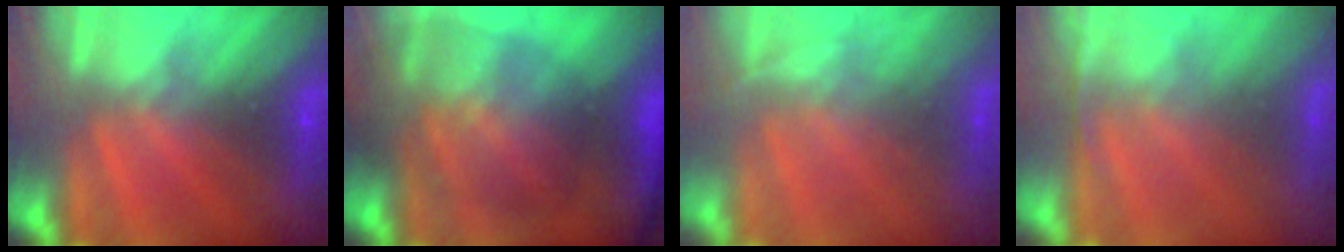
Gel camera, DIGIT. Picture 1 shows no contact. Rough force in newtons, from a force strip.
{"total": 11.5}
{"total": 1.9}
{"total": 1.2}